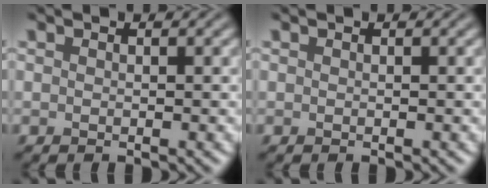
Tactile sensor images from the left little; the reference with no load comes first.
{"total": 0.0}